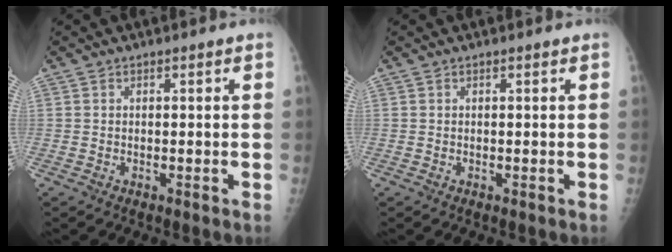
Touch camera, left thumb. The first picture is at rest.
{"total": 0.0}